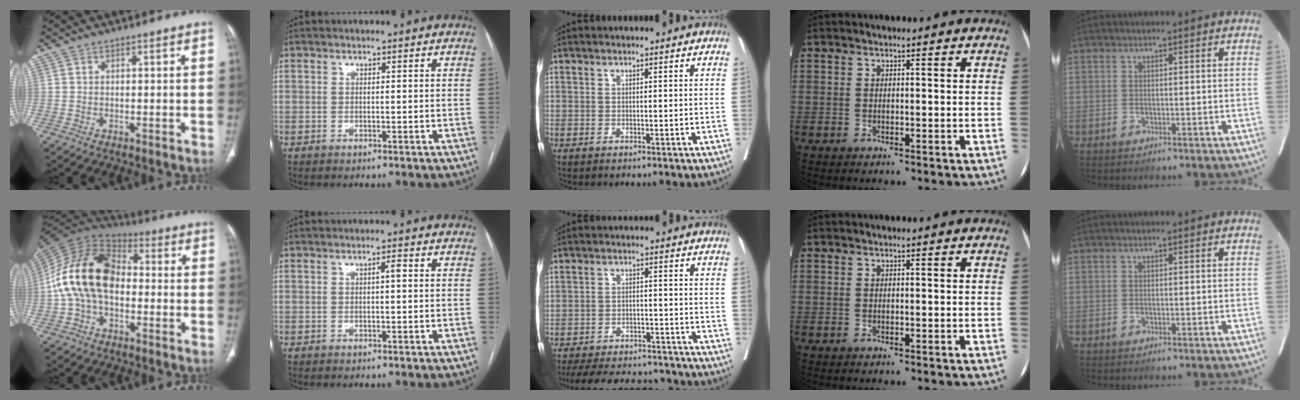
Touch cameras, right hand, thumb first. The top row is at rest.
{"thumb": {"total": 17.5, "force": [-1.1, 11.4, 13.2], "torque": [-0.242, 0.040, -0.029]}, "index": {"total": 1.2, "force": [0.1, 0.2, 1.2], "torque": [-0.018, 0.004, 0.001]}, "middle": {"total": 16.0, "force": [-14.3, 5.1, 5.1], "torque": [-0.108, 0.002, -0.194]}}